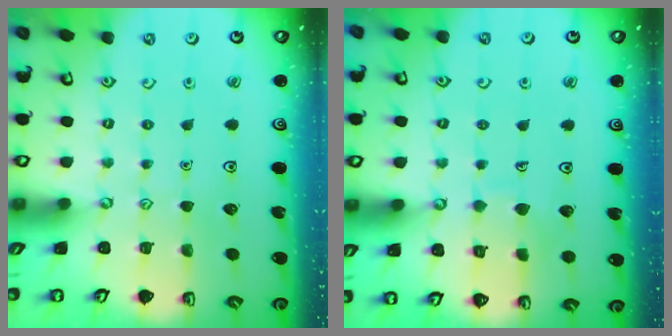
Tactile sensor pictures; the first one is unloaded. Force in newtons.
{"total": 6.1, "press": 6.1, "slide": 0.6}